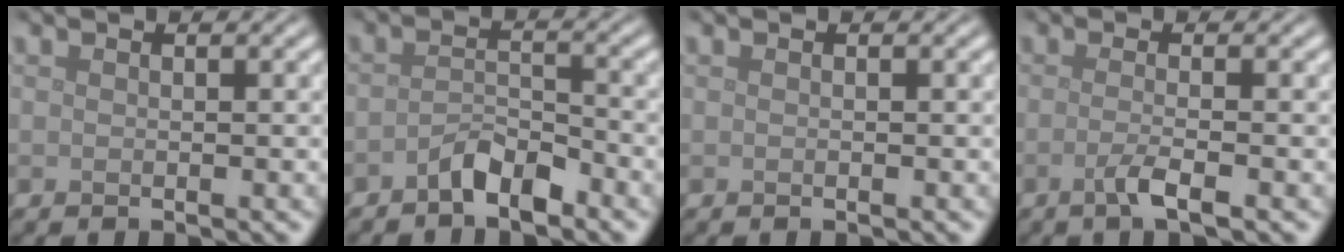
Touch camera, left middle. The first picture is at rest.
{"total": 2.7, "force": [-2.0, 1.0, 1.6], "torque": [-0.027, 0.009, -0.039]}
{"total": 0.0}
{"total": 2.3, "force": [-0.9, 0.6, 2.1], "torque": [-0.034, 0.000, -0.025]}